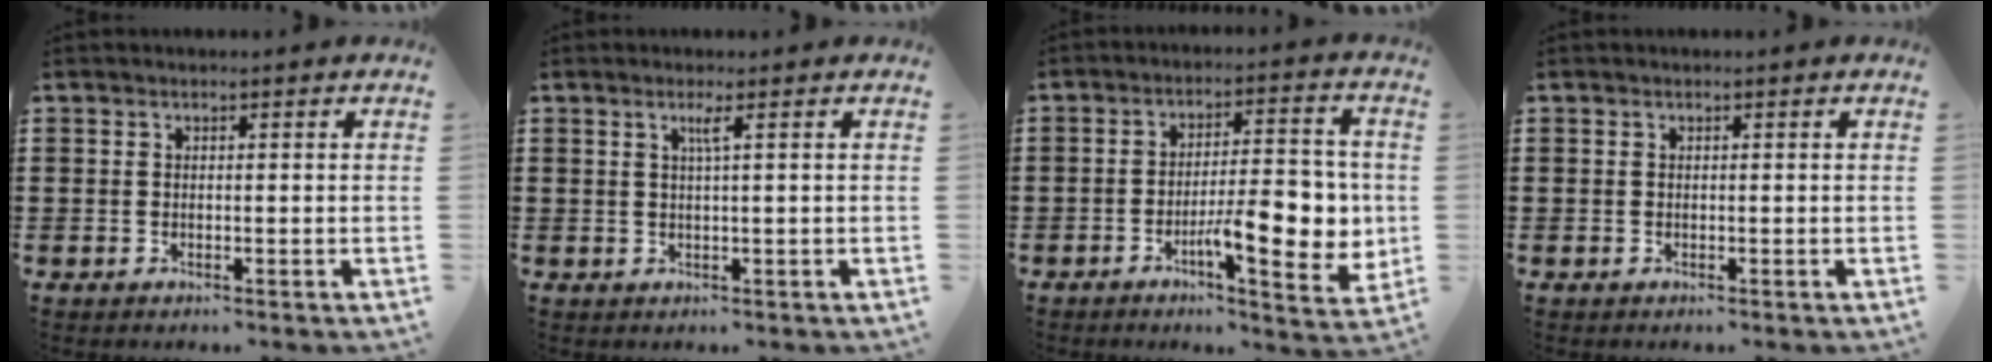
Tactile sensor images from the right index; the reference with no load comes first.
{"total": 1.9, "force": [0.6, -0.3, 1.7], "torque": [-0.034, -0.004, 0.008]}
{"total": 11.7, "force": [-2.6, 4.1, 10.6], "torque": [-0.144, -0.005, -0.043]}
{"total": 0.0}